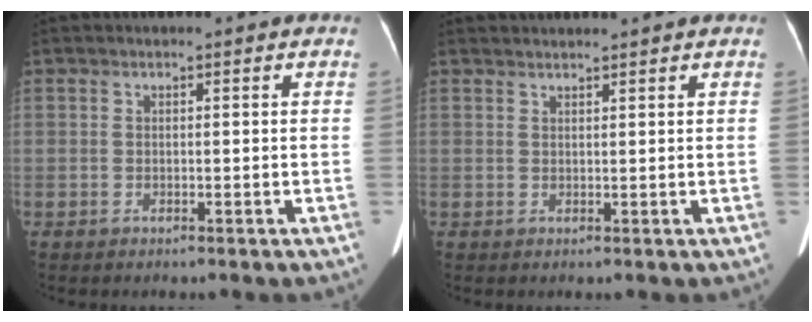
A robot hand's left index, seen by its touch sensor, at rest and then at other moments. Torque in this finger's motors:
{"motor_torque": [-0.38, 0.31, -0.44, -0.05]}